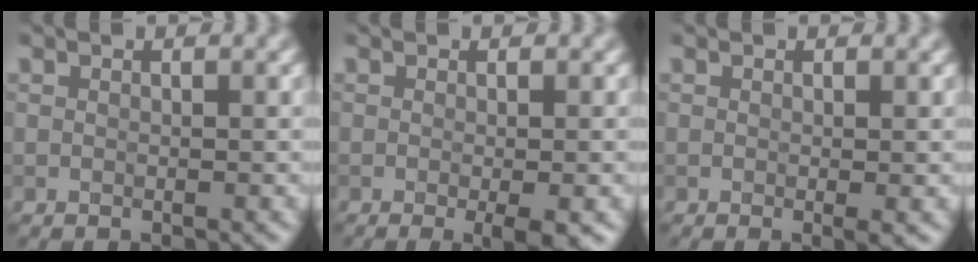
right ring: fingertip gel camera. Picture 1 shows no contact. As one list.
[{"total": 2.6, "force": [-0.8, 0.4, 2.4], "torque": [-0.035, -0.008, -0.012]}, {"total": 0.8, "force": [-0.1, 0.0, 0.8], "torque": [-0.010, -0.005, -0.002]}]